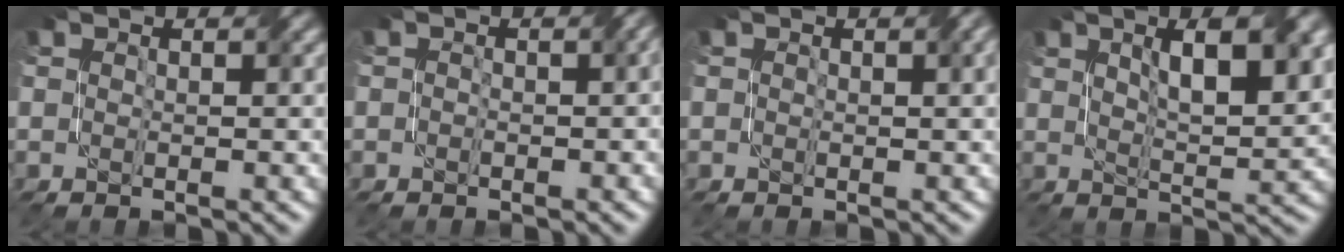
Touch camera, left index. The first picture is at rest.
{"total": 2.7, "force": [-1.0, 1.3, 2.1], "torque": [-0.022, -0.003, -0.014]}
{"total": 1.8, "force": [0.3, 0.5, 1.7], "torque": [-0.027, 0.002, 0.004]}
{"total": 6.7, "force": [2.7, 1.9, 5.9], "torque": [-0.084, 0.010, 0.041]}